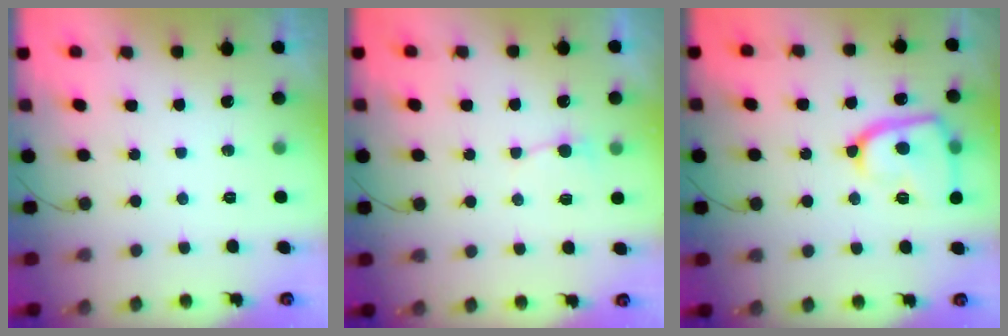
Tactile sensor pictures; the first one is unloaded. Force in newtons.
{"total": 3.7, "press": 3.7, "slide": 0.5}
{"total": 16.4, "press": 16.3, "slide": 1.6}